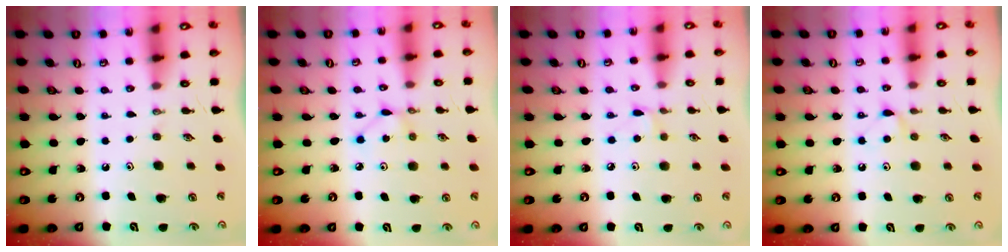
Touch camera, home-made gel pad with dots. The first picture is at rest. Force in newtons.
{"total": 2.3, "press": 2.3, "slide": 0.0}
{"total": 3.7, "press": 3.6, "slide": 0.5}
{"total": 5.6, "press": 5.6, "slide": 0.6}